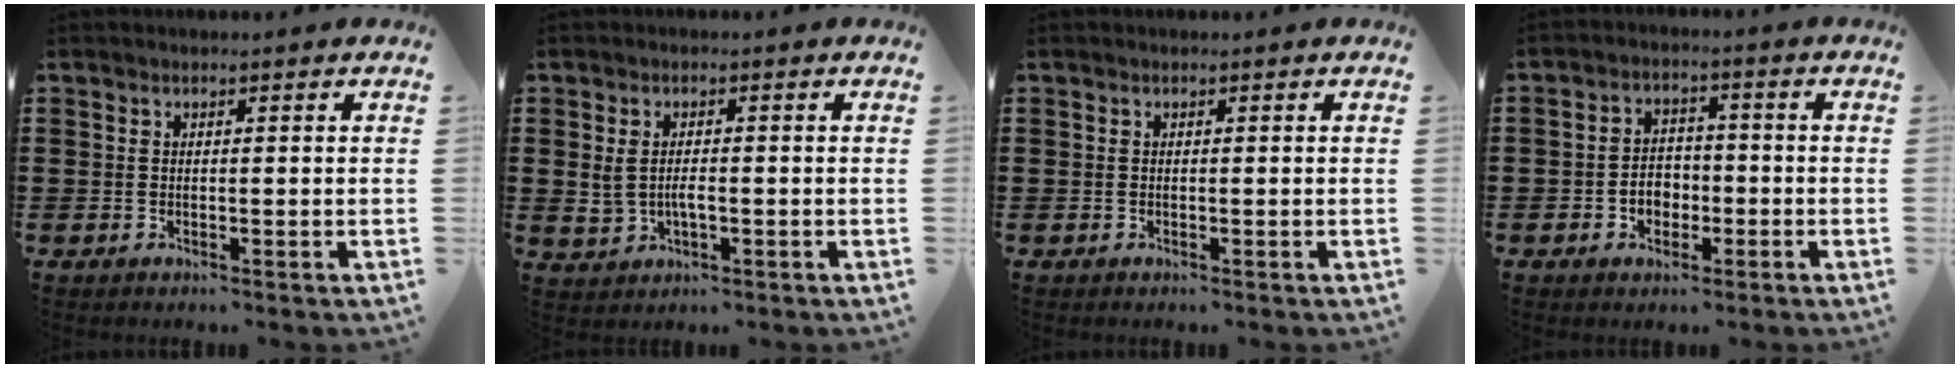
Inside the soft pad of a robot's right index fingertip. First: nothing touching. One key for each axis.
{"total": 2.8, "fx": -0.1, "fy": 1.4, "fz": 2.4, "tx": -0.055, "ty": 0.000, "tz": -0.004}
{"total": 0.0}
{"total": 3.8, "fx": -1.3, "fy": 2.9, "fz": 2.1, "tx": -0.037, "ty": 0.003, "tz": -0.029}